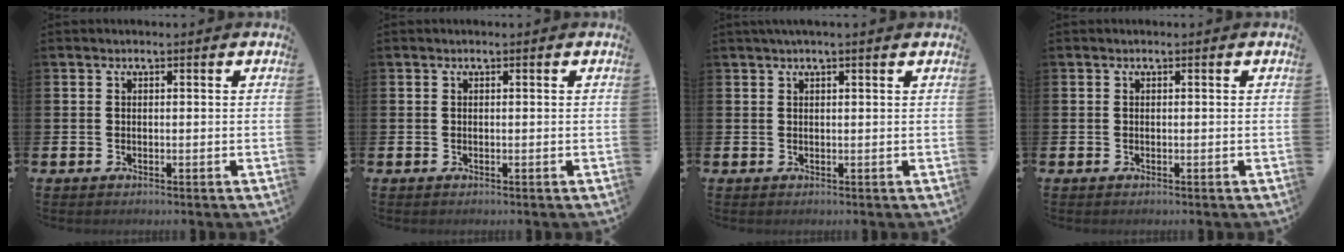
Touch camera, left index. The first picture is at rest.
{"total": 0.0}
{"total": 1.5, "force": [1.2, -0.1, 0.8], "torque": [-0.014, 0.002, 0.023]}
{"total": 0.0}